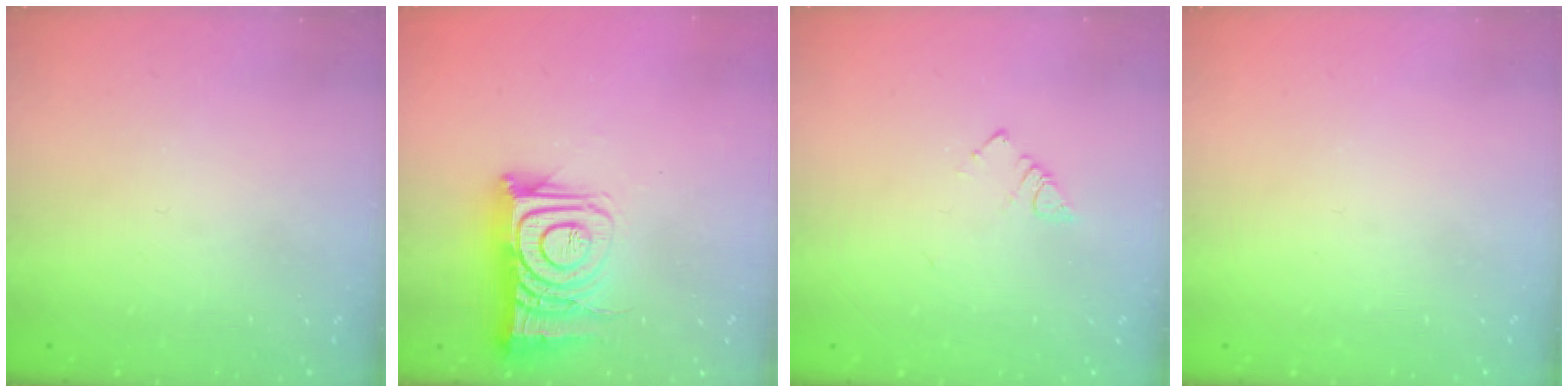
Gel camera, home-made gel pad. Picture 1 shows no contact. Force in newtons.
{"total": 13.6, "press": 13.6, "slide": 1.0}
{"total": 2.7, "press": 2.7, "slide": 0.4}
{"total": 0.0}